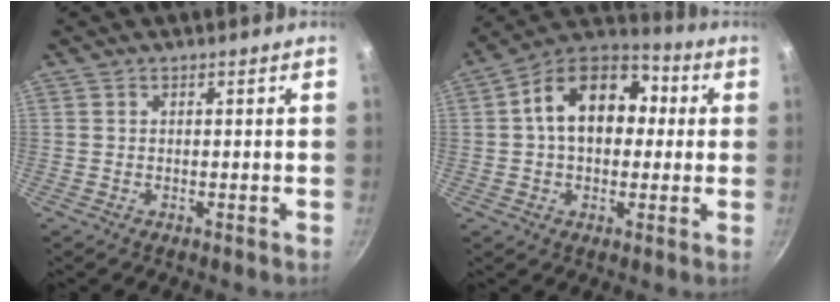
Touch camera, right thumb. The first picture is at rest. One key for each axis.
{"total": 16.9, "fx": 2.3, "fy": 11.8, "fz": 11.9, "tx": -0.153, "ty": 0.034, "tz": 0.015}